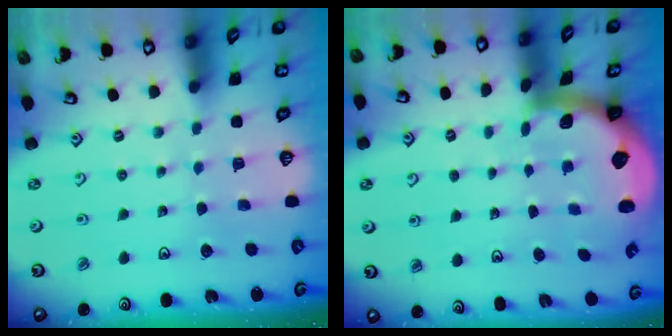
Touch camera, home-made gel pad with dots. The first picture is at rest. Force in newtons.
{"total": 1.9, "press": 1.9, "slide": 0.3}